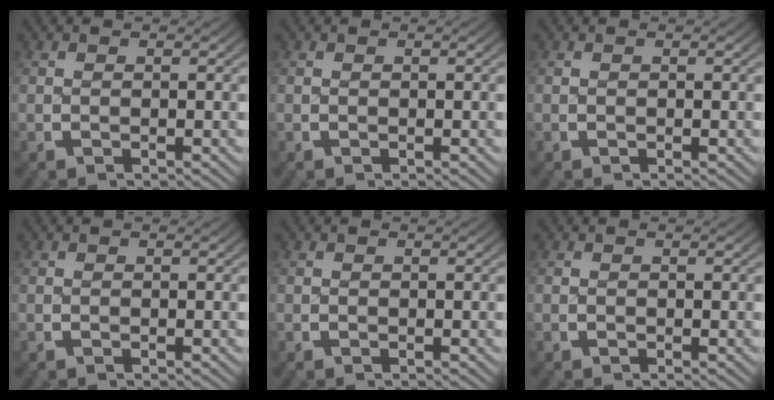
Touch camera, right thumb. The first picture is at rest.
{"total": 0.0}
{"total": 0.0}
{"total": 0.0}
{"total": 0.0}
{"total": 0.0}